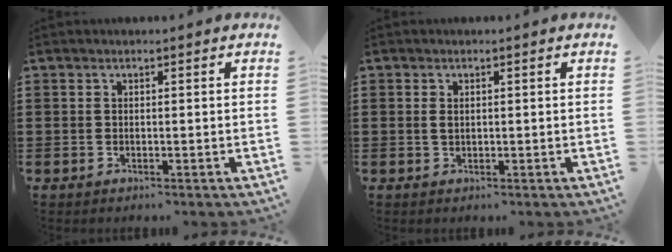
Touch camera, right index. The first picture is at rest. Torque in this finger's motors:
{"motor_torque": [0.08, 1.56, 0.07, 0.00]}